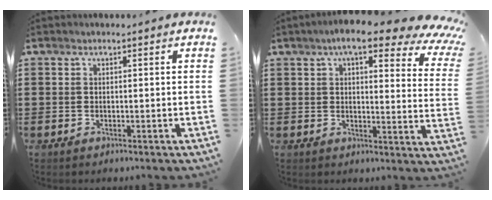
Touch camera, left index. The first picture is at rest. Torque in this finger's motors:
{"motor_torque": [1.24, -0.90, 0.81, 0.21]}